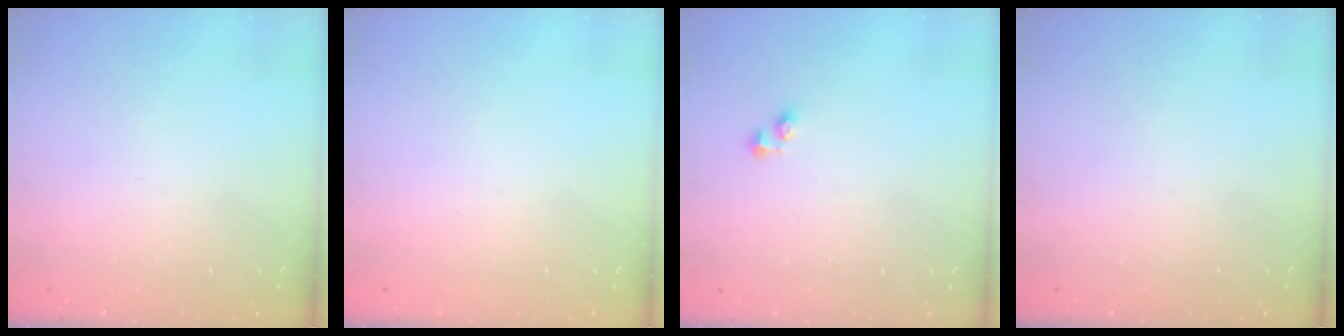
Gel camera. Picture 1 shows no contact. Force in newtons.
{"total": 0.0}
{"total": 2.2, "press": 2.2, "slide": 0.3}
{"total": 0.0}